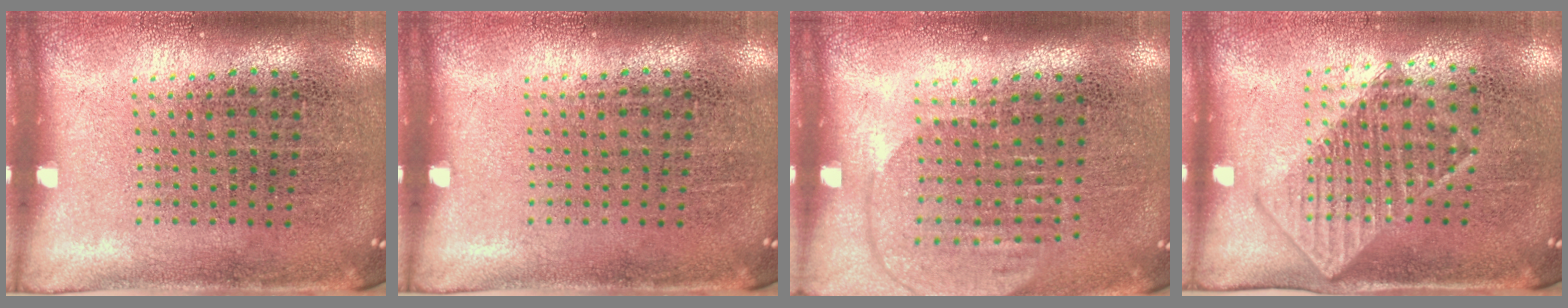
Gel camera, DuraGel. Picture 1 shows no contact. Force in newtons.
{"total": 0.0}
{"total": 1.7, "press": 1.5, "slide": 0.8}
{"total": 1.4, "press": 1.3, "slide": 0.6}